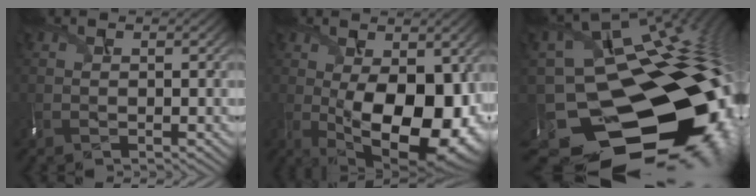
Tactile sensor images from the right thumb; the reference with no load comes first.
{"total": 16.6, "force": [-1.8, 8.1, 14.4], "torque": [-0.206, -0.019, -0.009]}
{"total": 20.6, "force": [-7.2, 15.7, 11.3], "torque": [-0.179, -0.043, -0.080]}